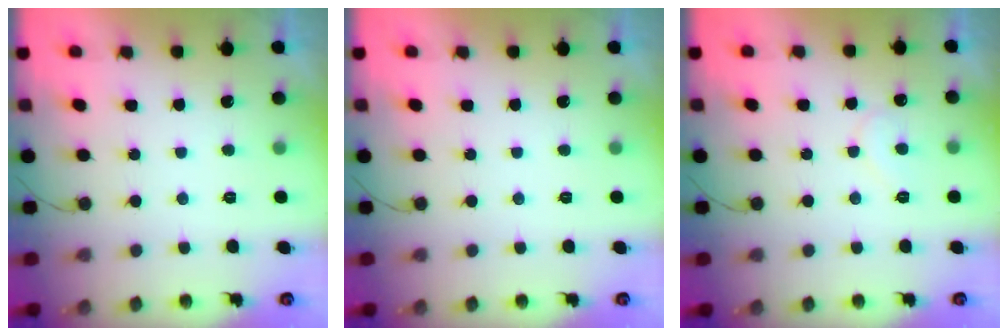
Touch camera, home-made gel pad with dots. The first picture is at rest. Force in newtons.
{"total": 0.0}
{"total": 5.1, "press": 5.1, "slide": 0.4}